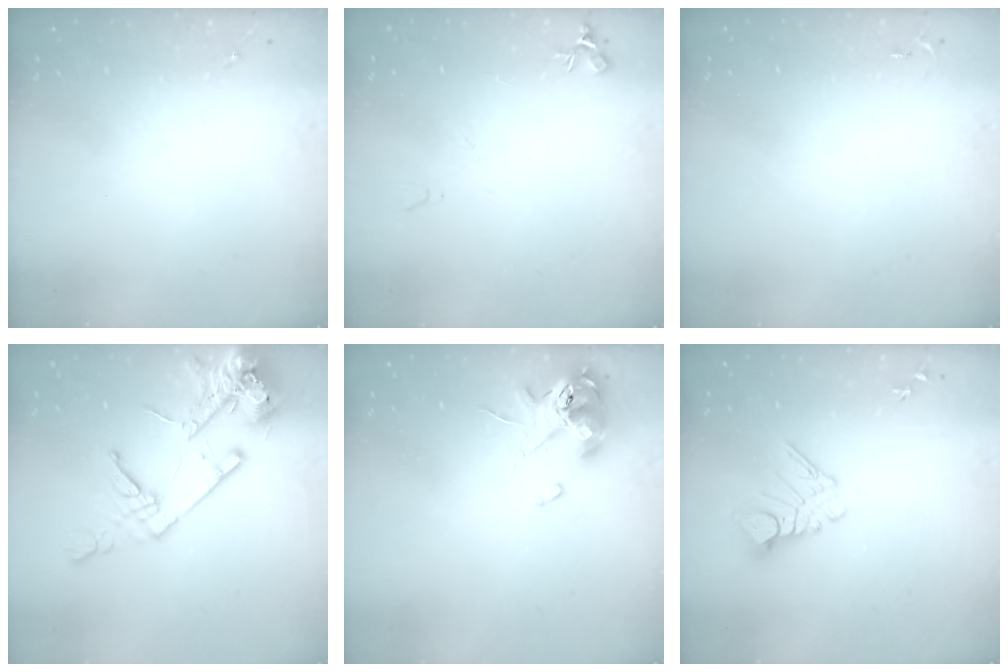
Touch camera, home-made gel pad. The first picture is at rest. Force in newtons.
{"total": 6.9, "press": 6.9, "slide": 0.7}
{"total": 2.6, "press": 2.6, "slide": 0.4}
{"total": 16.9, "press": 16.7, "slide": 2.4}
{"total": 11.9, "press": 11.7, "slide": 2.1}
{"total": 9.6, "press": 9.6, "slide": 1.0}